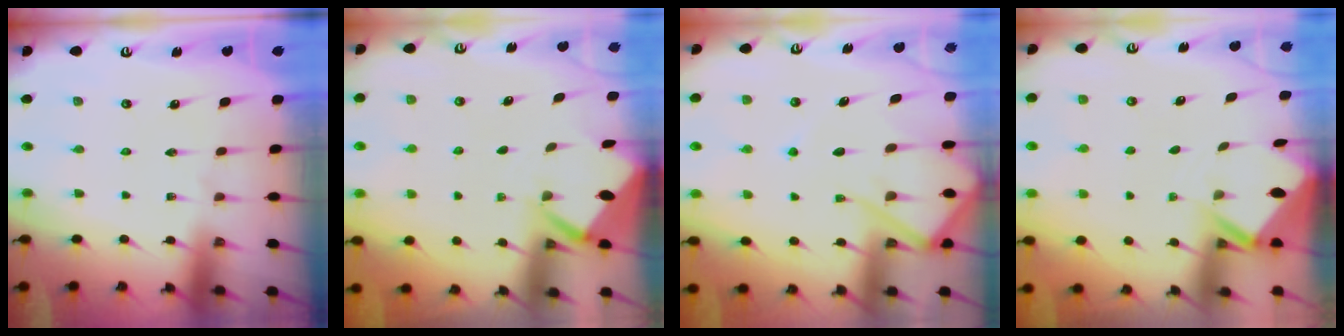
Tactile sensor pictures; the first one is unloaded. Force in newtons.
{"total": 2.6, "press": 2.6, "slide": 0.3}
{"total": 11.7, "press": 11.7, "slide": 1.3}
{"total": 3.1, "press": 3.1, "slide": 0.3}